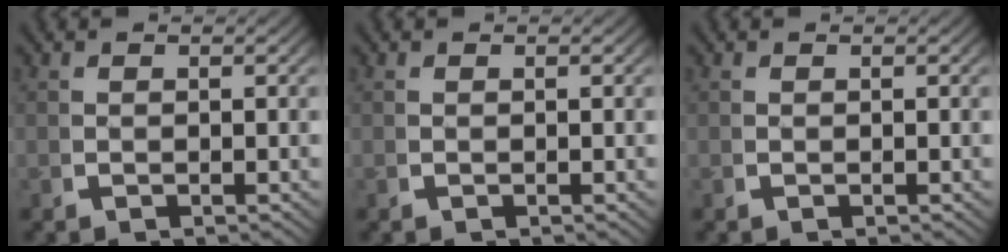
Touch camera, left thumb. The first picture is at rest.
{"total": 0.0}
{"total": 0.0}